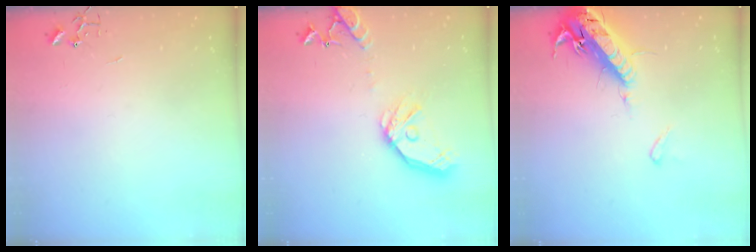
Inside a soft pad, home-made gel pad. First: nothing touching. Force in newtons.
{"total": 16.6, "press": 16.4, "slide": 2.7}
{"total": 17.4, "press": 16.9, "slide": 4.1}